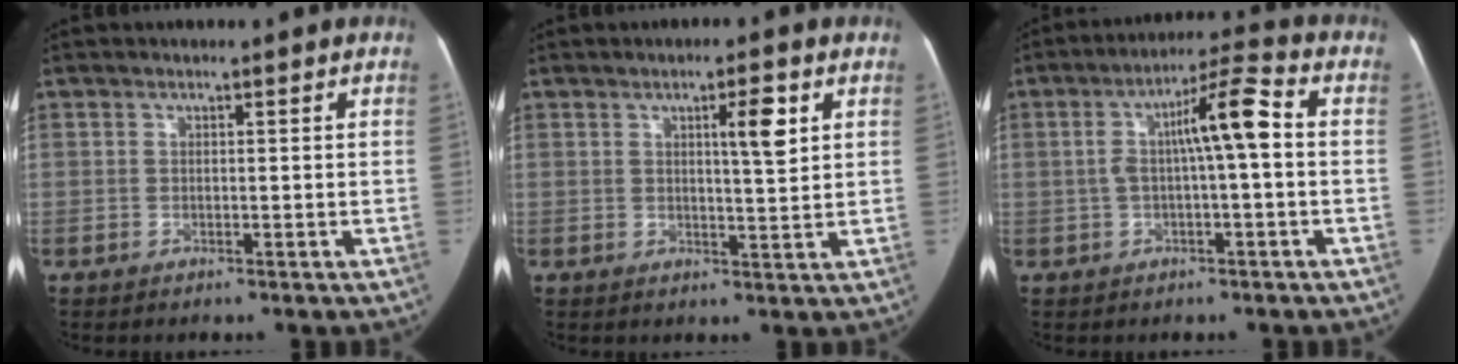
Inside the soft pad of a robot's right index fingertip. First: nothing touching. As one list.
[{"total": 4.8, "force": [2.0, 0.5, 4.4], "torque": [-0.061, 0.002, 0.030]}, {"total": 8.5, "force": [0.4, 1.0, 8.5], "torque": [-0.143, 0.033, 0.007]}]